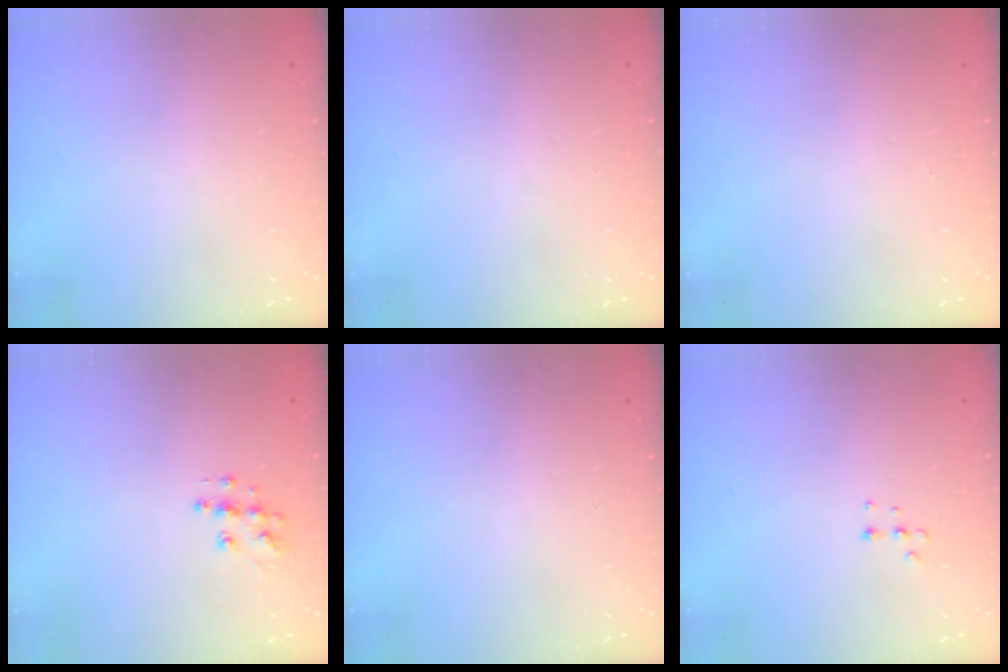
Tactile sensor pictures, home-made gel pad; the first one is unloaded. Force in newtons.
{"total": 0.0}
{"total": 0.0}
{"total": 8.6, "press": 8.6, "slide": 0.3}
{"total": 0.0}
{"total": 4.5, "press": 4.4, "slide": 0.7}